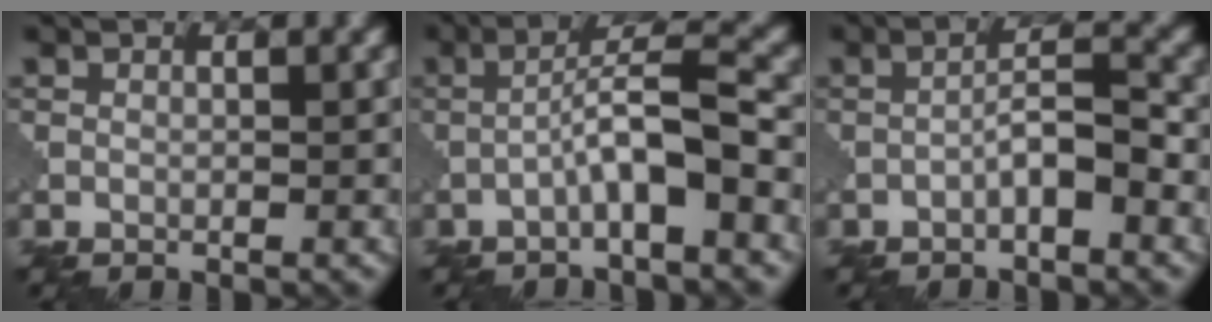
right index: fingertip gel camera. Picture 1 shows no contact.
{"total": 4.7, "force": [-1.8, 0.6, 4.3], "torque": [-0.072, 0.022, -0.040]}
{"total": 3.0, "force": [-1.5, 0.6, 2.5], "torque": [-0.046, 0.015, -0.032]}